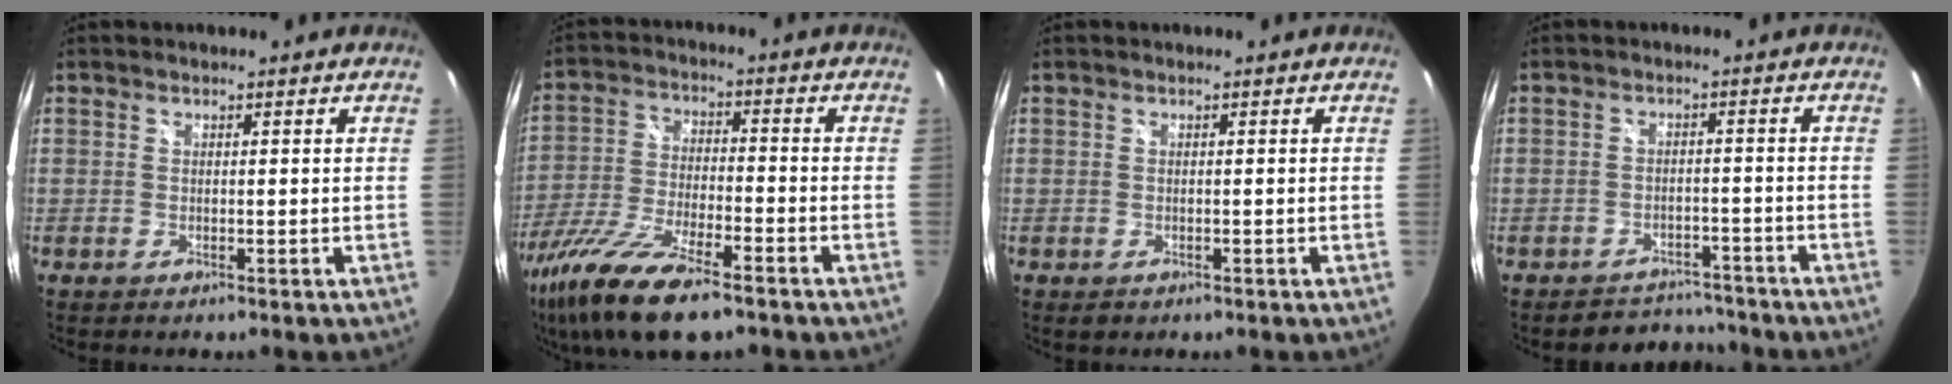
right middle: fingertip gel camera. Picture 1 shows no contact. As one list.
[{"total": 18.9, "force": [-12.8, 5.5, 12.7], "torque": [-0.266, -0.055, -0.236]}, {"total": 1.0, "force": [-0.5, 0.8, 0.4], "torque": [-0.007, -0.005, -0.008]}, {"total": 5.8, "force": [-5.4, 2.3, -0.4], "torque": [-0.001, 0.019, -0.076]}]